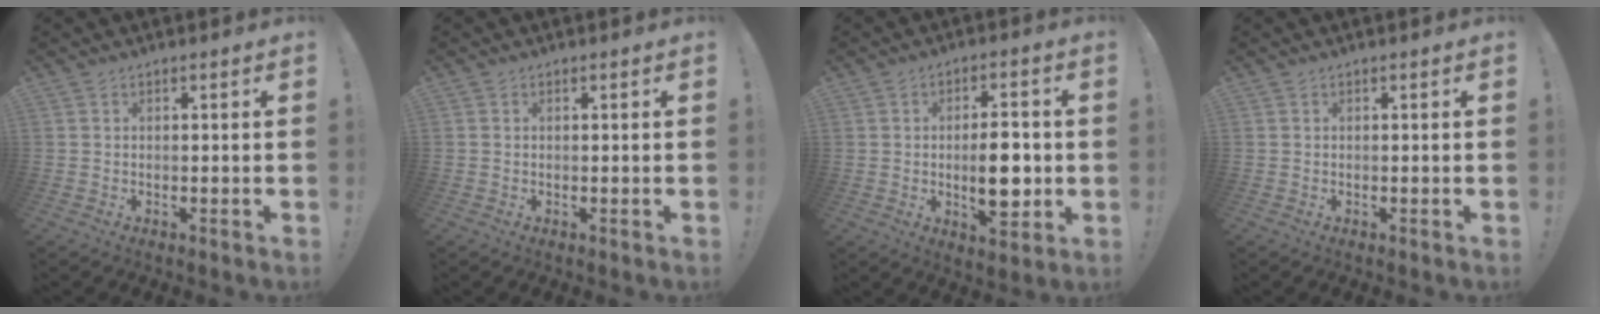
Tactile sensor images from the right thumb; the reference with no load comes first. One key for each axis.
{"total": 0.0}
{"total": 10.3, "fx": -1.5, "fy": 5.9, "fz": 8.4, "tx": -0.131, "ty": 0.008, "tz": -0.024}
{"total": 0.0}